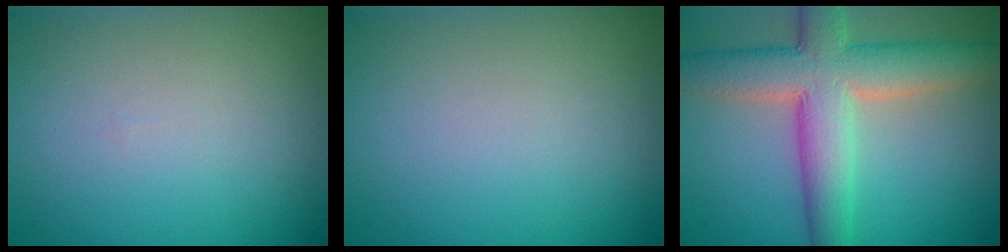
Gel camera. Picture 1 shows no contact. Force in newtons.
{"total": 0.0}
{"total": 8.5, "press": 8.5, "slide": 0.4}